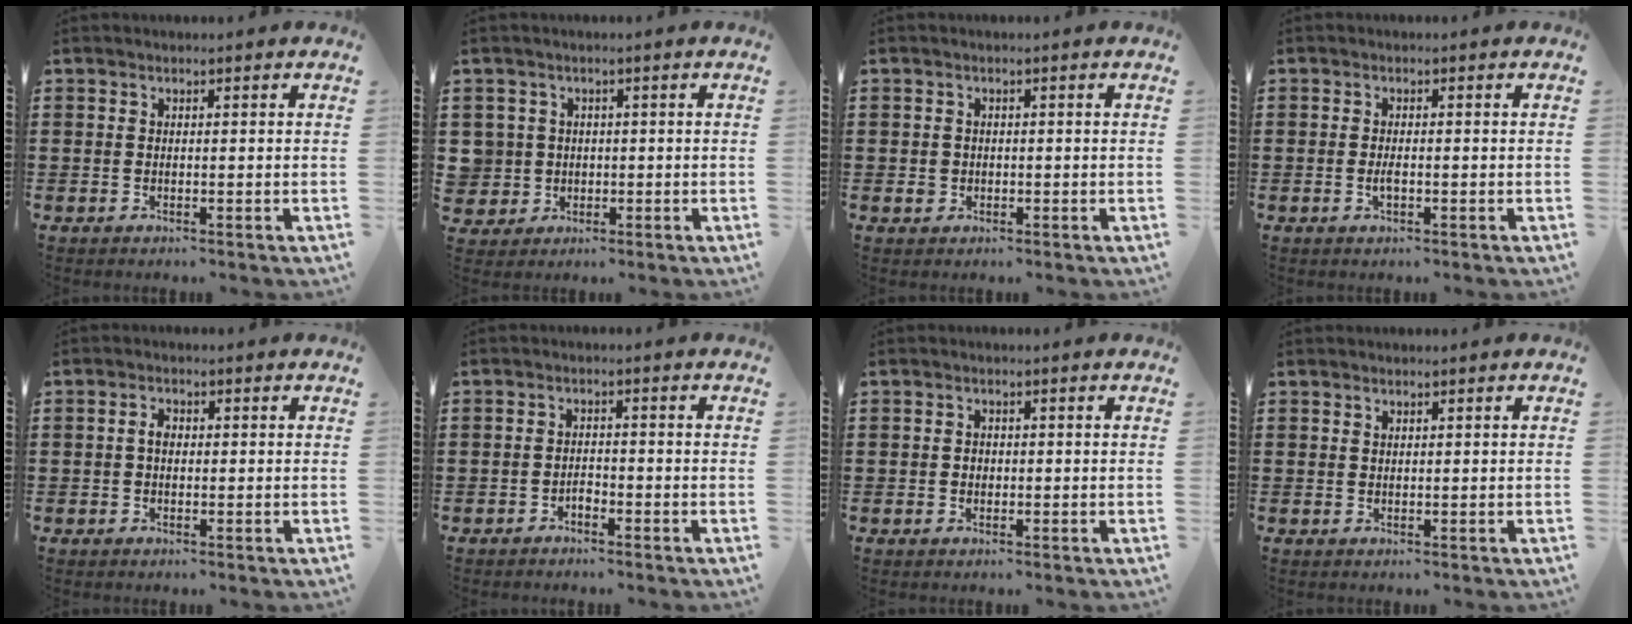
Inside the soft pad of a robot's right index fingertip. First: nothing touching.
{"total": 3.5, "force": [-0.1, 3.5, 0.3], "torque": [-0.032, 0.009, -0.007]}
{"total": 1.4, "force": [-0.3, 1.3, 0.3], "torque": [-0.008, 0.006, -0.008]}
{"total": 1.6, "force": [-0.4, 0.5, 1.4], "torque": [-0.027, -0.002, -0.006]}
{"total": 2.0, "force": [0.0, 1.2, 1.5], "torque": [-0.038, 0.004, -0.004]}
{"total": 1.4, "force": [-1.1, 0.7, 0.6], "torque": [-0.016, 0.000, -0.022]}
{"total": 1.0, "force": [-0.1, 0.9, 0.5], "torque": [-0.012, 0.004, -0.003]}
{"total": 0.6, "force": [0.5, 0.4, 0.1], "torque": [-0.003, 0.002, 0.010]}